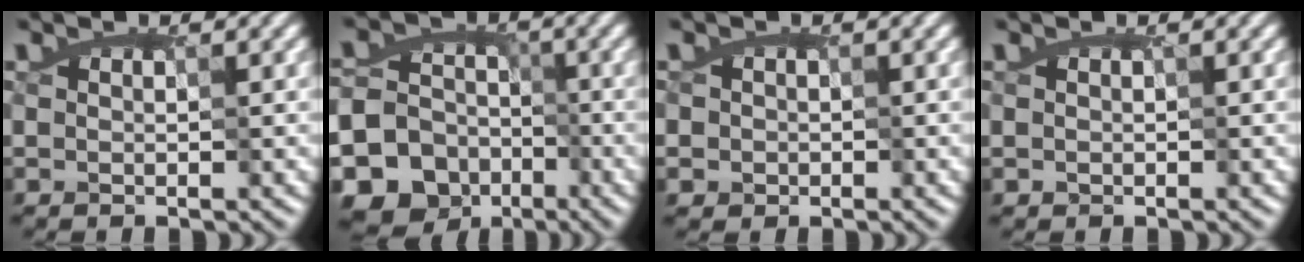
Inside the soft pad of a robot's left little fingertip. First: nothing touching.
{"total": 19.5, "force": [-9.4, 16.7, 3.5], "torque": [-0.104, -0.032, -0.193]}
{"total": 0.8, "force": [-0.1, 0.8, -0.1], "torque": [-0.012, -0.007, 0.012]}
{"total": 0.0}